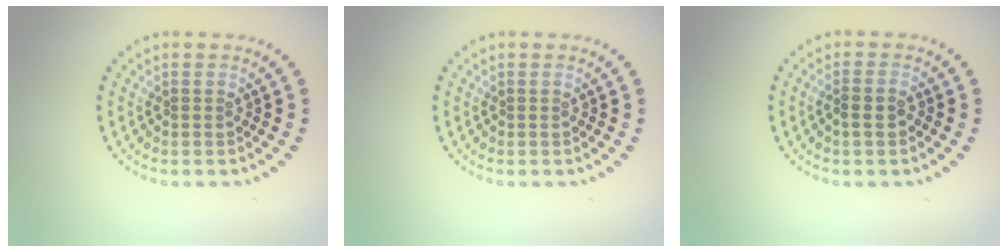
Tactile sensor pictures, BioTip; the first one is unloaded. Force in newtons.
{"total": 0.0}
{"total": 1.4, "press": 1.2, "slide": 0.6}